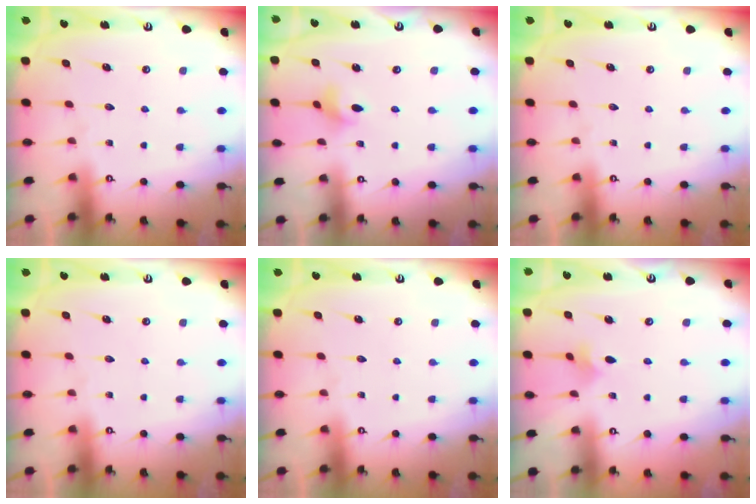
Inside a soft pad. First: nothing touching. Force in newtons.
{"total": 2.8, "press": 2.8, "slide": 0.3}
{"total": 0.0}
{"total": 0.0}
{"total": 0.0}
{"total": 2.4, "press": 2.3, "slide": 0.5}